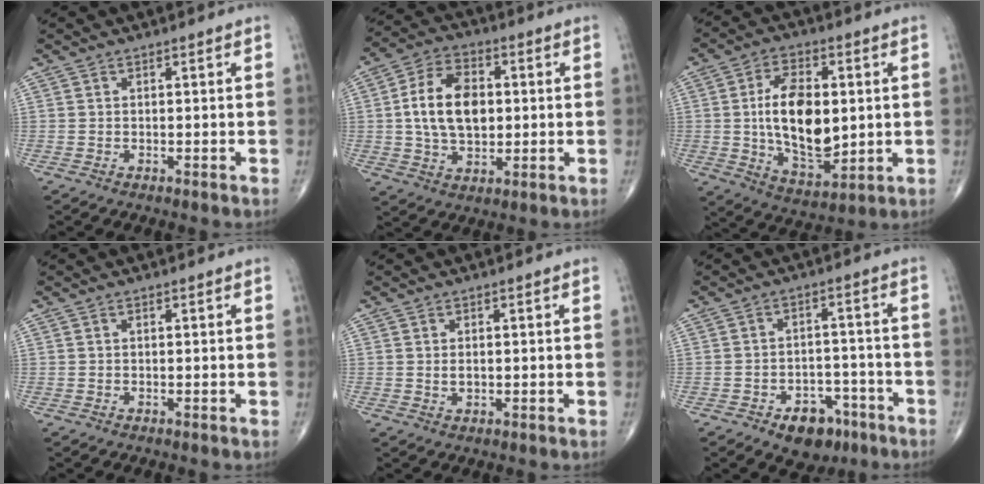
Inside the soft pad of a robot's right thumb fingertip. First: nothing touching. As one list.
[{"total": 13.4, "force": [1.0, 8.5, 10.3], "torque": [-0.165, 0.009, 0.015]}, {"total": 15.8, "force": [0.8, 8.6, 13.3], "torque": [-0.206, -0.010, 0.021]}, {"total": 0.0}, {"total": 1.7, "force": [0.1, 1.1, 1.3], "torque": [-0.018, -0.003, 0.004]}, {"total": 8.6, "force": [-5.1, 5.6, 4.2], "torque": [-0.026, 0.039, -0.068]}]